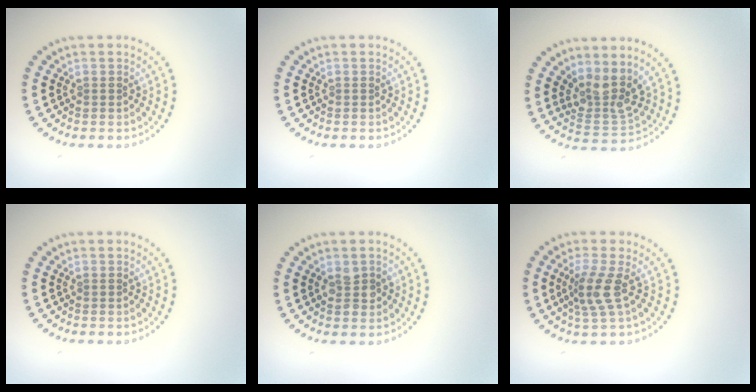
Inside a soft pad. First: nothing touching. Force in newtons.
{"total": 0.0}
{"total": 3.7, "press": 2.8, "slide": 2.4}
{"total": 0.0}
{"total": 1.9, "press": 1.9, "slide": 0.2}
{"total": 2.9, "press": 2.2, "slide": 1.8}